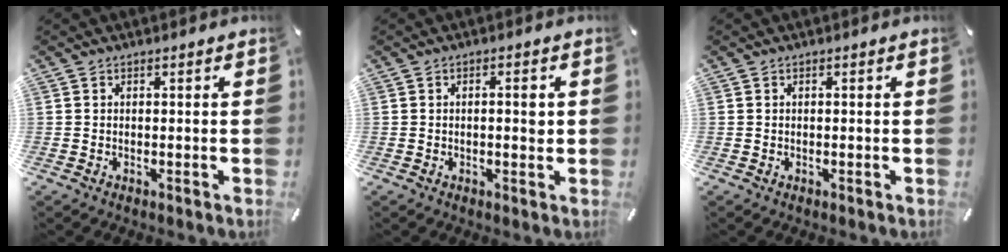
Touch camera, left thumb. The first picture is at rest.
{"total": 3.0, "force": [0.2, 1.1, 2.8], "torque": [-0.037, -0.002, -0.003]}
{"total": 0.0}